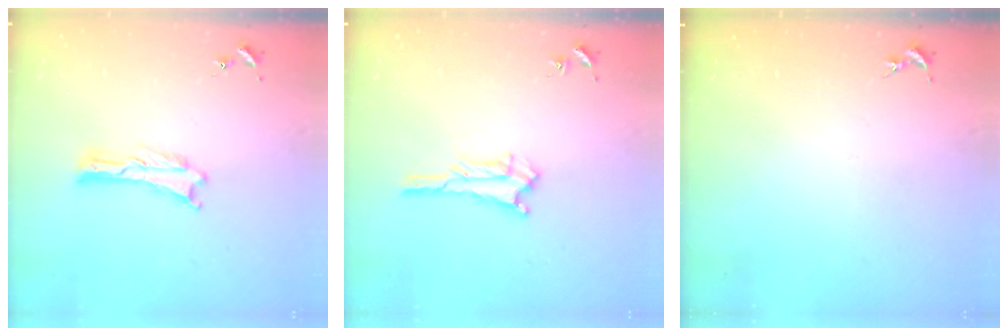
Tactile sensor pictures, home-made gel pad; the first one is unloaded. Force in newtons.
{"total": 2.3, "press": 2.2, "slide": 0.2}
{"total": 0.0}